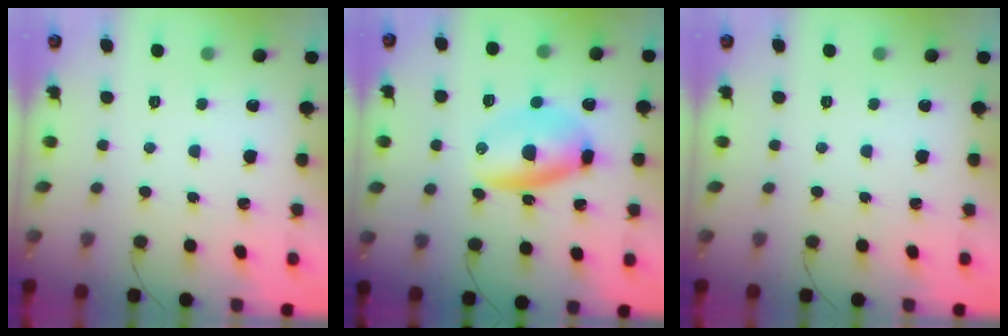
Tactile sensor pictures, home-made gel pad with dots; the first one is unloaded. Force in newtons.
{"total": 7.0, "press": 6.8, "slide": 1.6}
{"total": 0.0}